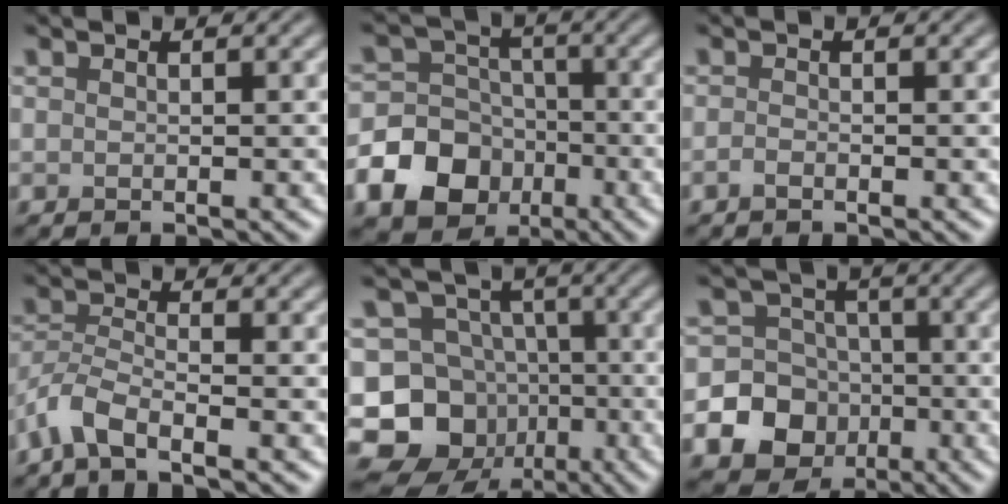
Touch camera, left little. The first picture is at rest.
{"total": 13.2, "force": [-5.5, 11.3, 3.9], "torque": [-0.091, -0.039, -0.111]}
{"total": 0.7, "force": [-0.5, 0.2, 0.4], "torque": [-0.008, -0.001, -0.010]}
{"total": 3.8, "force": [-2.8, 0.9, 2.5], "torque": [-0.054, -0.004, -0.068]}
{"total": 11.3, "force": [-4.5, 9.8, 3.5], "torque": [-0.069, 0.008, -0.096]}
{"total": 15.7, "force": [-5.2, 14.6, 2.7], "torque": [-0.088, -0.030, -0.100]}